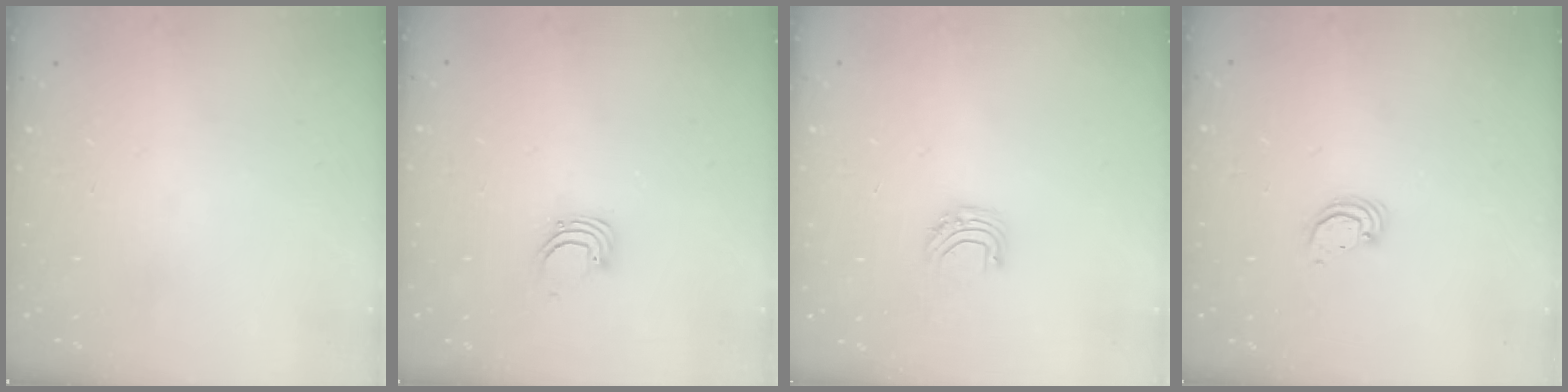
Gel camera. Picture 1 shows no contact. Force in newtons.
{"total": 2.7, "press": 2.7, "slide": 0.1}
{"total": 5.8, "press": 5.8, "slide": 0.6}
{"total": 2.8, "press": 2.8, "slide": 0.2}